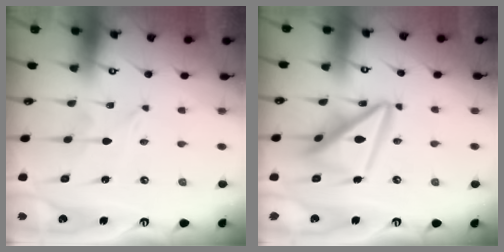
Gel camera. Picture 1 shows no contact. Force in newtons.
{"total": 15.9, "press": 15.8, "slide": 1.8}